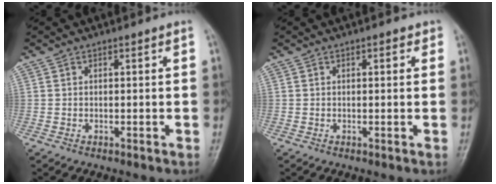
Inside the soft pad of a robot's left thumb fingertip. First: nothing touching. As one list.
[{"total": 1.4, "force": [0.7, 0.8, 1.0], "torque": [-0.006, 0.001, 0.005]}]